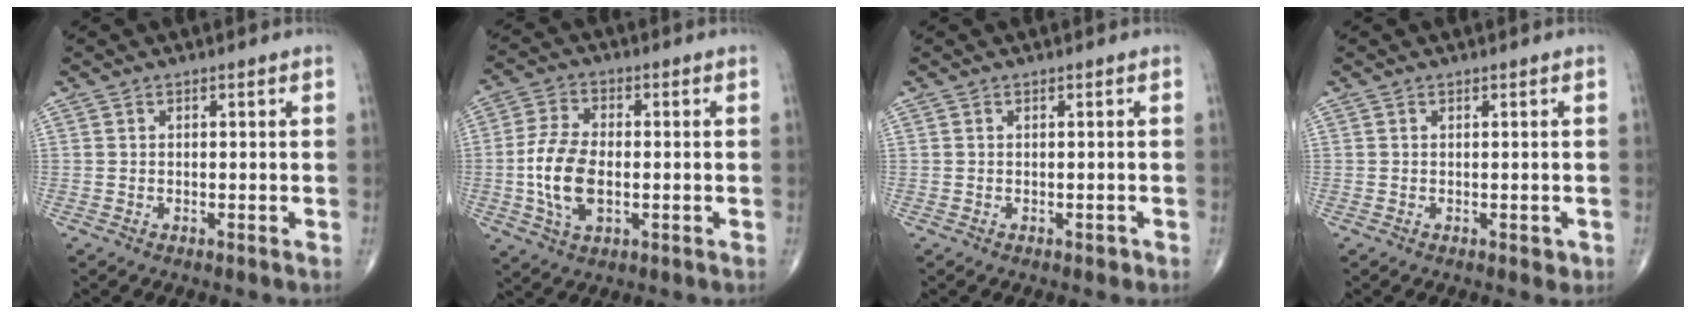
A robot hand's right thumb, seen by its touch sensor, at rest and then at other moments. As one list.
[{"total": 10.5, "force": [-1.3, 5.7, 8.6], "torque": [-0.176, 0.006, -0.026]}, {"total": 0.7, "force": [-0.3, 0.5, 0.5], "torque": [-0.003, 0.000, -0.004]}, {"total": 1.2, "force": [-0.1, 0.8, 0.9], "torque": [-0.008, -0.002, 0.000]}]